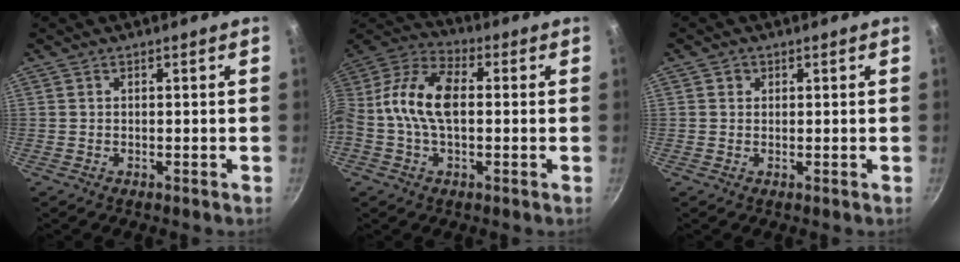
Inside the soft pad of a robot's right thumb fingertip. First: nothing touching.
{"total": 13.0, "force": [0.3, 7.8, 10.4], "torque": [-0.186, 0.037, -0.016]}
{"total": 1.3, "force": [0.4, 1.2, 0.3], "torque": [-0.001, 0.001, 0.002]}